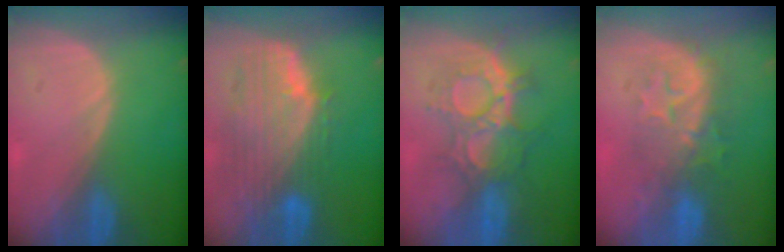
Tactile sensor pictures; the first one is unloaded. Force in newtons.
{"total": 11.0, "press": 9.4, "slide": 5.6}
{"total": 8.8, "press": 8.8, "slide": 0.9}
{"total": 8.0, "press": 7.8, "slide": 1.7}